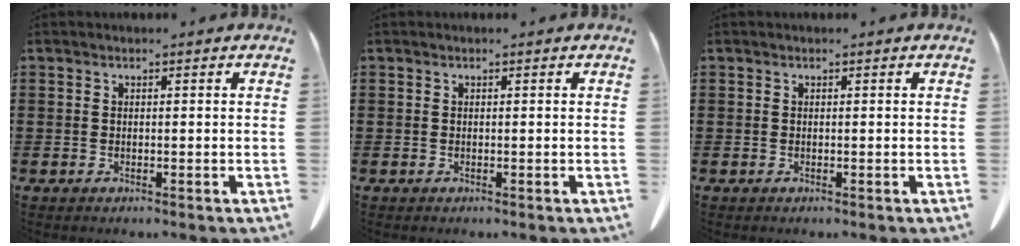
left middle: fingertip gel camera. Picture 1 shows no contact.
{"total": 0.0}
{"total": 0.0}